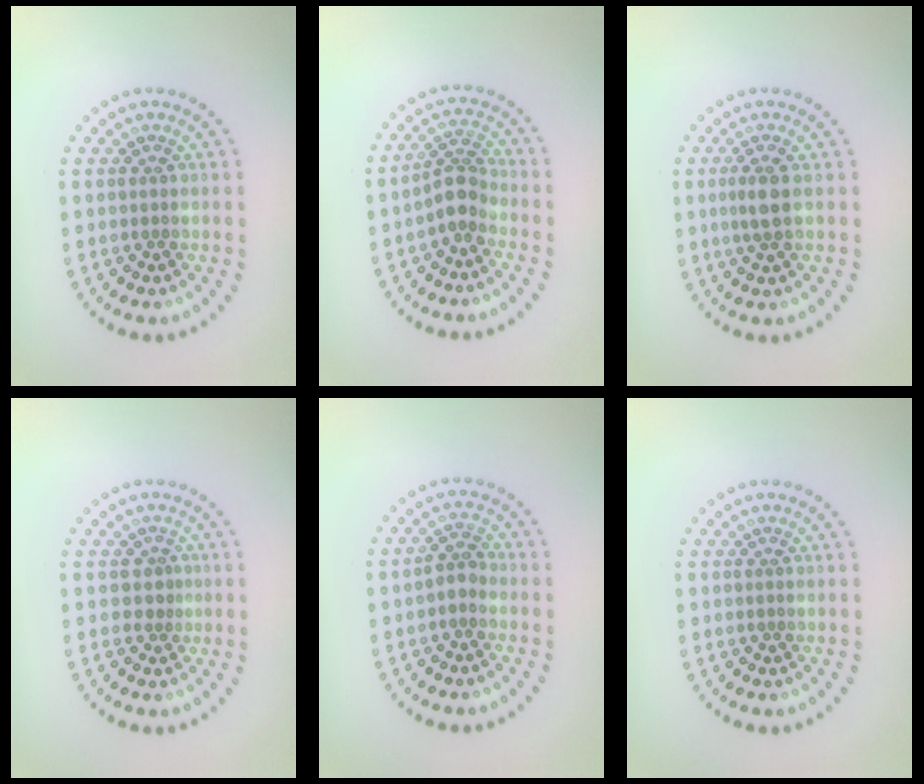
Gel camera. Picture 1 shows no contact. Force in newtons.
{"total": 2.7, "press": 2.0, "slide": 1.7}
{"total": 2.0, "press": 1.7, "slide": 1.0}
{"total": 1.1, "press": 0.7, "slide": 0.9}
{"total": 1.6, "press": 1.4, "slide": 0.8}
{"total": 0.0}